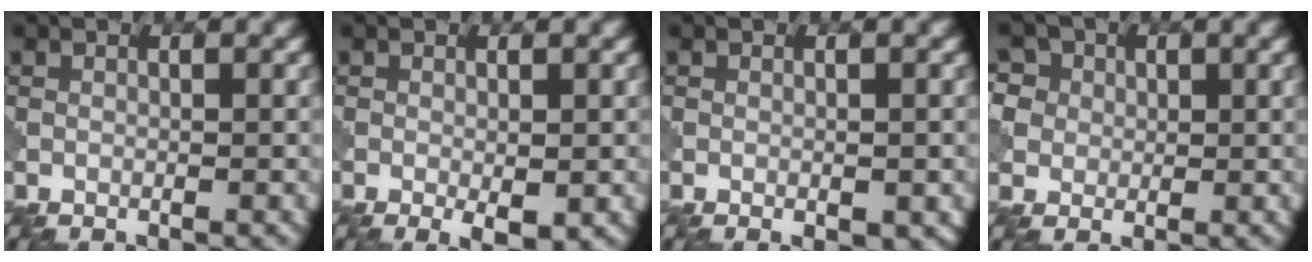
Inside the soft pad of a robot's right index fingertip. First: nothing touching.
{"total": 1.7, "force": [-0.9, -0.1, 1.5], "torque": [-0.030, -0.009, -0.008]}
{"total": 1.8, "force": [-0.9, 0.5, 1.5], "torque": [-0.008, -0.003, 0.000]}
{"total": 4.8, "force": [1.7, 4.3, 1.2], "torque": [-0.054, 0.021, 0.018]}